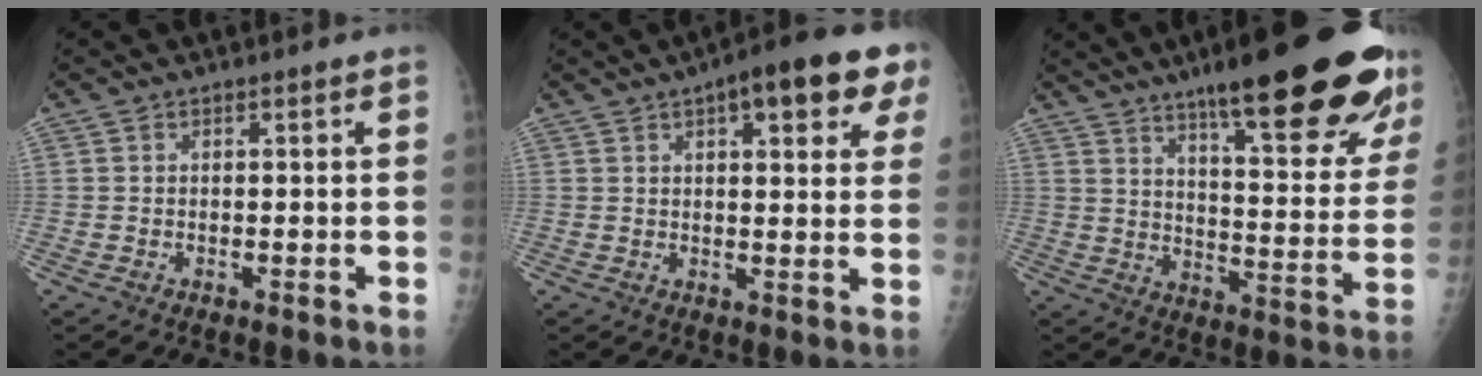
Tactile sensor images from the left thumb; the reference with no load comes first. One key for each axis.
{"total": 13.7, "fx": 6.6, "fy": 4.5, "fz": 11.1, "tx": -0.115, "ty": -0.002, "tz": 0.078}
{"total": 28.2, "fx": 18.6, "fy": 5.8, "fz": 20.5, "tx": -0.246, "ty": -0.065, "tz": 0.259}